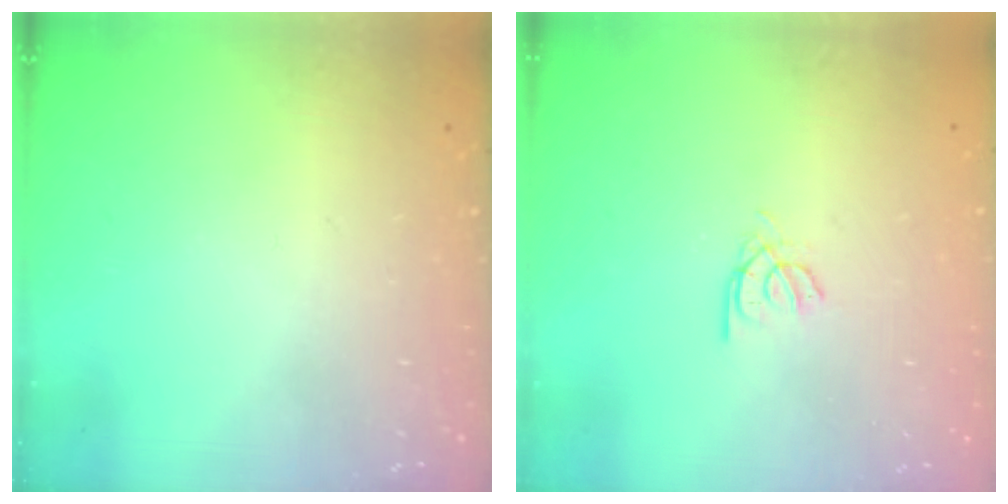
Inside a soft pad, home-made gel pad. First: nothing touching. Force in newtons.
{"total": 2.3, "press": 2.3, "slide": 0.2}